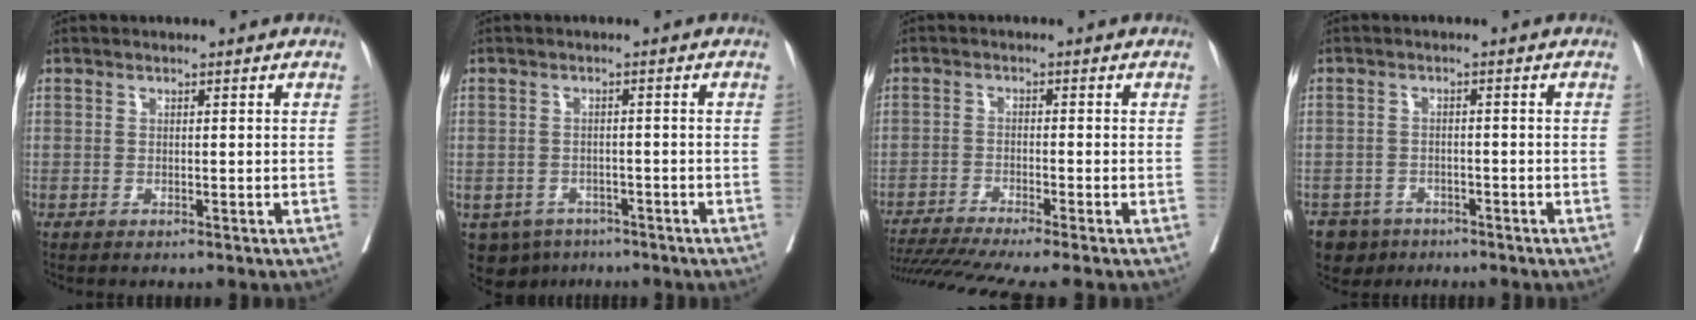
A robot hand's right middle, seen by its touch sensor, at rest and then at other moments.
{"total": 7.4, "force": [-4.9, 5.2, 1.9], "torque": [-0.040, 0.000, -0.067]}
{"total": 11.8, "force": [-10.0, -1.2, 6.0], "torque": [-0.082, -0.019, -0.159]}
{"total": 6.1, "force": [-4.4, 4.0, 0.8], "torque": [-0.010, 0.003, -0.072]}